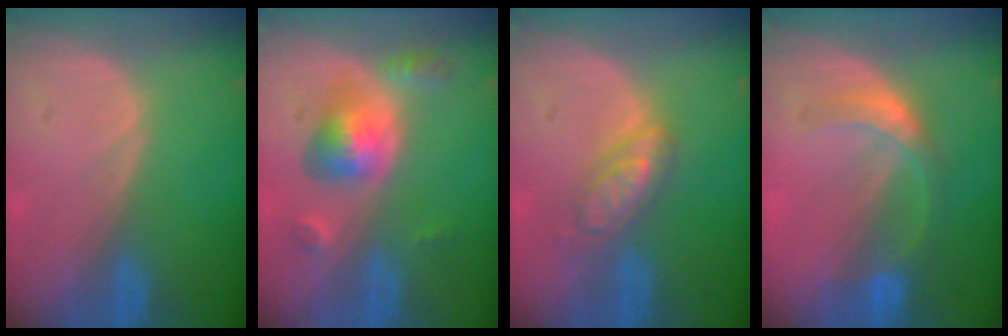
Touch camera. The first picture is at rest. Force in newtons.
{"total": 6.1, "press": 5.6, "slide": 2.4}
{"total": 4.9, "press": 4.9, "slide": 0.1}
{"total": 5.5, "press": 5.2, "slide": 2.0}